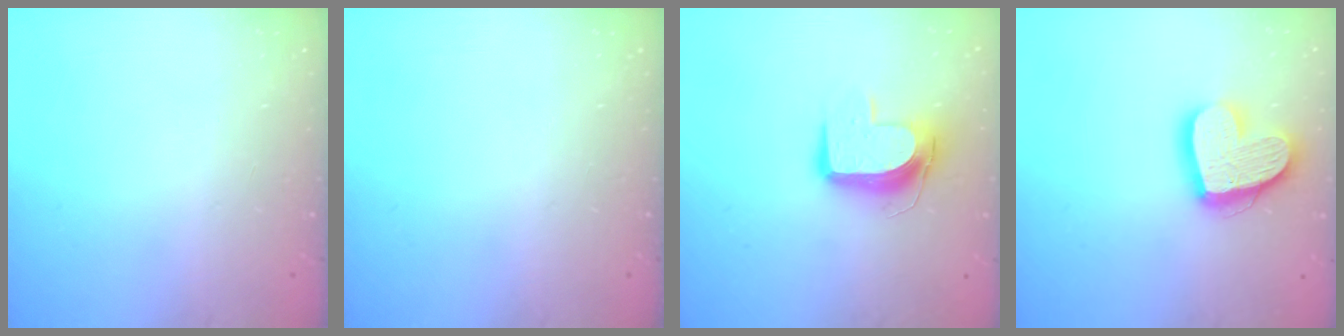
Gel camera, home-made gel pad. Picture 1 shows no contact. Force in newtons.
{"total": 0.0}
{"total": 10.6, "press": 10.5, "slide": 1.0}
{"total": 18.1, "press": 18.0, "slide": 1.8}